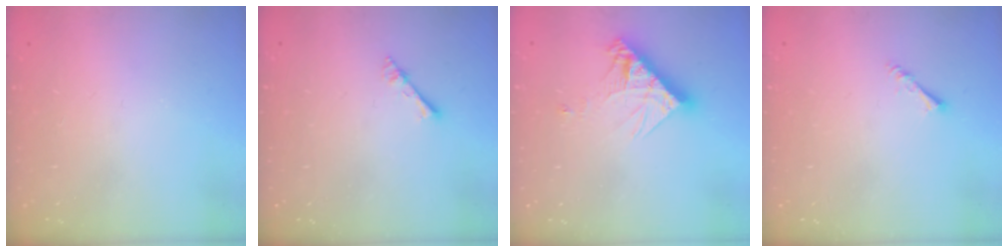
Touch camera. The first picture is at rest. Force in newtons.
{"total": 4.9, "press": 4.9, "slide": 0.6}
{"total": 11.9, "press": 11.8, "slide": 1.0}
{"total": 1.8, "press": 1.8, "slide": 0.1}